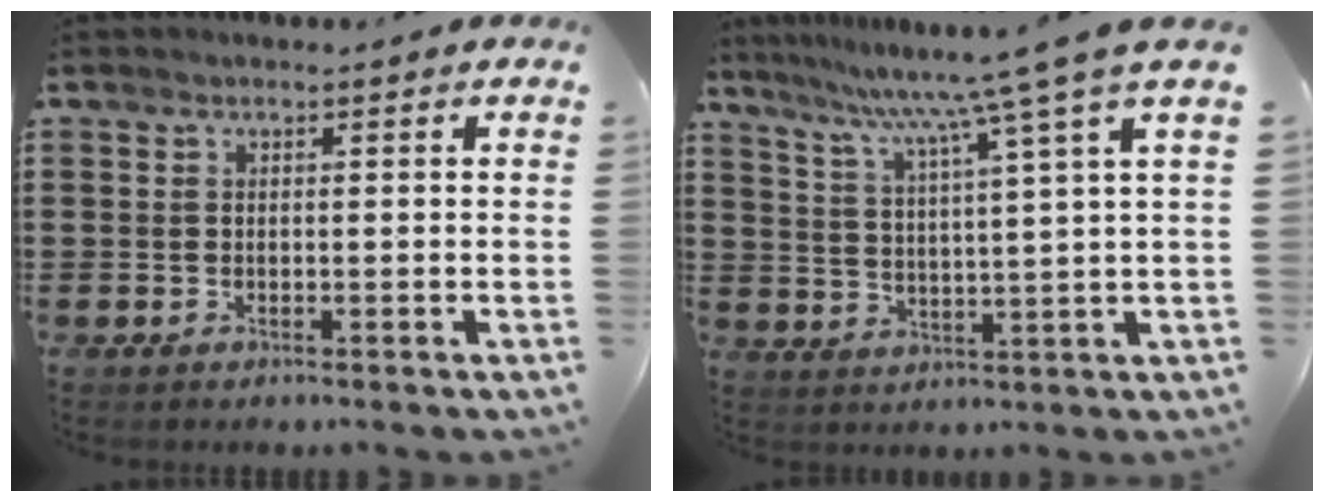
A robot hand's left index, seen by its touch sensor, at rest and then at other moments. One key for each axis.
{"total": 9.0, "fx": 6.9, "fy": -2.1, "fz": 5.3, "tx": -0.130, "ty": -0.039, "tz": 0.105}